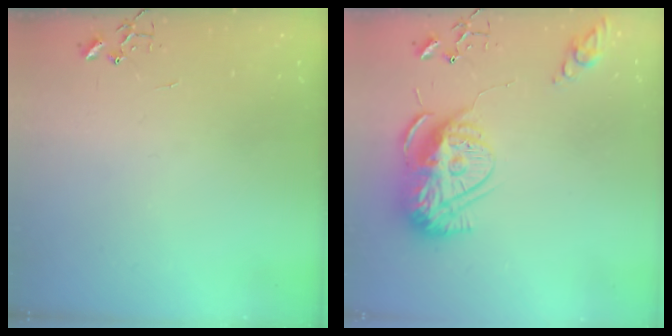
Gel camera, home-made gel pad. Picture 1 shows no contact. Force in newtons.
{"total": 16.0, "press": 16.0, "slide": 1.5}